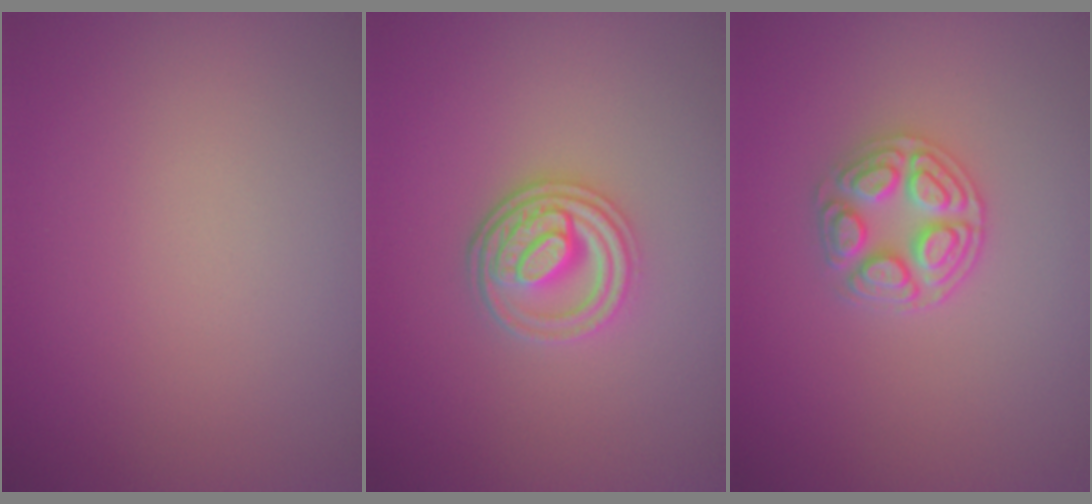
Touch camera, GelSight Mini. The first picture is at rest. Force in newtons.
{"total": 3.6, "press": 3.0, "slide": 1.9}
{"total": 3.5, "press": 3.3, "slide": 1.3}